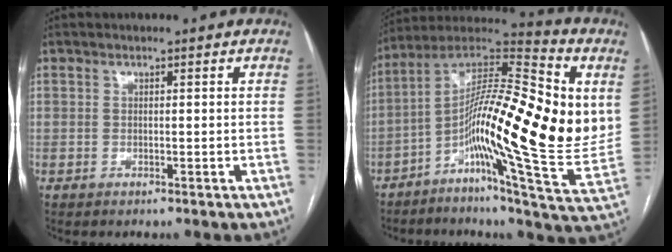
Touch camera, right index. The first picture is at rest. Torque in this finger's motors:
{"motor_torque": [2.14, 0.00, 1.05, 0.21]}